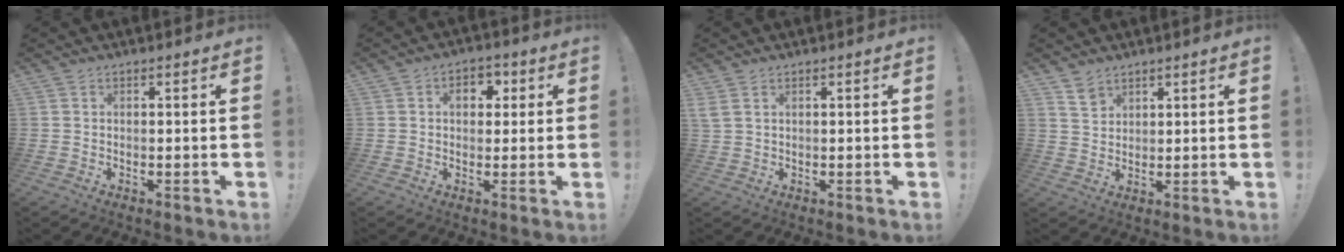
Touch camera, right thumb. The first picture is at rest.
{"total": 6.0, "force": [1.4, 4.3, 3.9], "torque": [-0.046, 0.005, 0.019]}
{"total": 1.9, "force": [0.8, 0.8, 1.5], "torque": [-0.034, 0.003, 0.018]}
{"total": 4.7, "force": [3.4, 2.9, 1.2], "torque": [-0.008, -0.023, 0.064]}